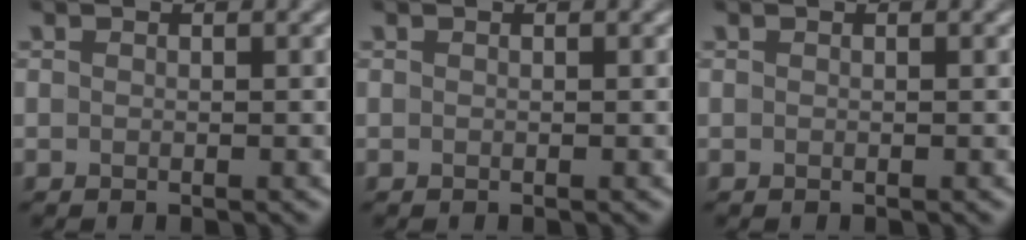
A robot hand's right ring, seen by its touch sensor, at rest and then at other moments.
{"total": 0.0}
{"total": 0.0}